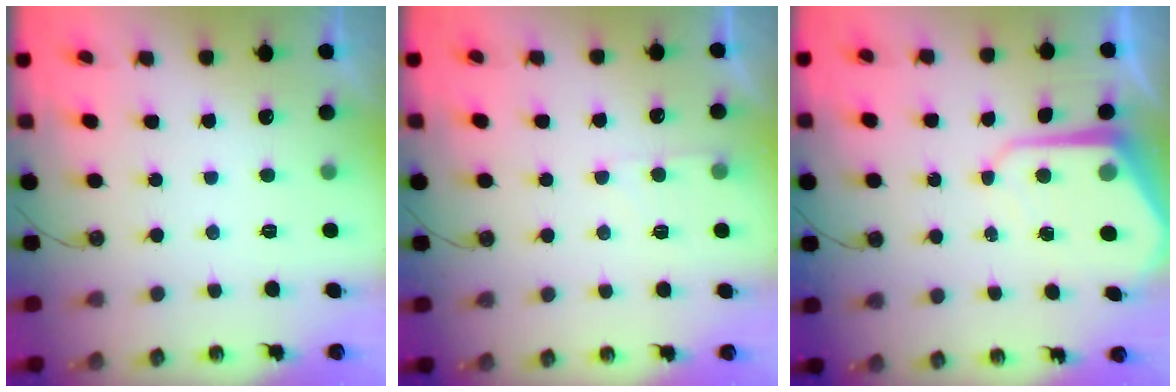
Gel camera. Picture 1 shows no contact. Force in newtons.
{"total": 5.2, "press": 5.2, "slide": 0.6}
{"total": 8.5, "press": 8.4, "slide": 0.6}